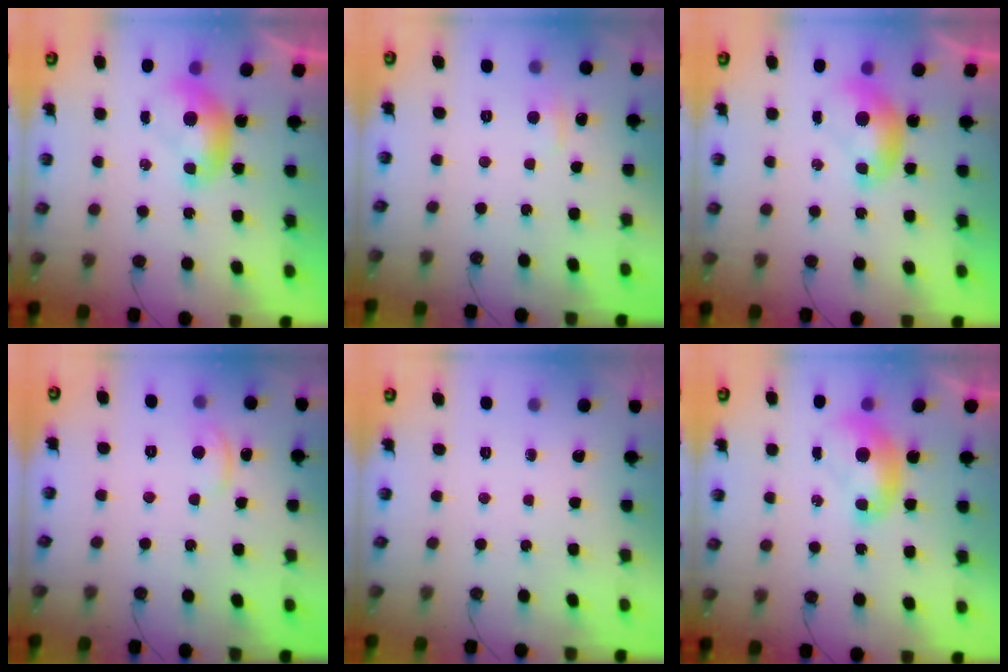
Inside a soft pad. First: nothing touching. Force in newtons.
{"total": 1.6, "press": 1.4, "slide": 0.7}
{"total": 0.0}
{"total": 1.9, "press": 1.9, "slide": 0.1}
{"total": 0.0}
{"total": 1.1, "press": 1.1, "slide": 0.1}